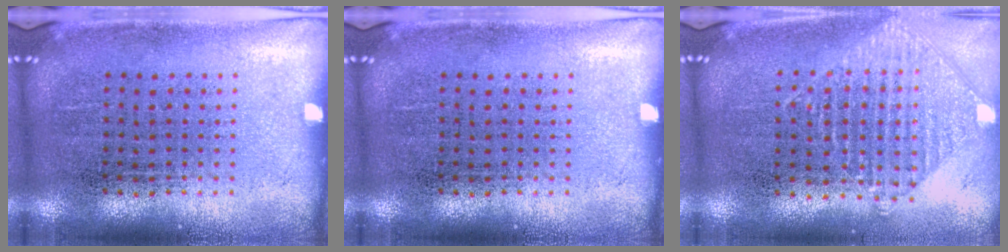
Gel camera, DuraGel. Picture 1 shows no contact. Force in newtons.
{"total": 0.0}
{"total": 1.0, "press": 1.0, "slide": 0.1}